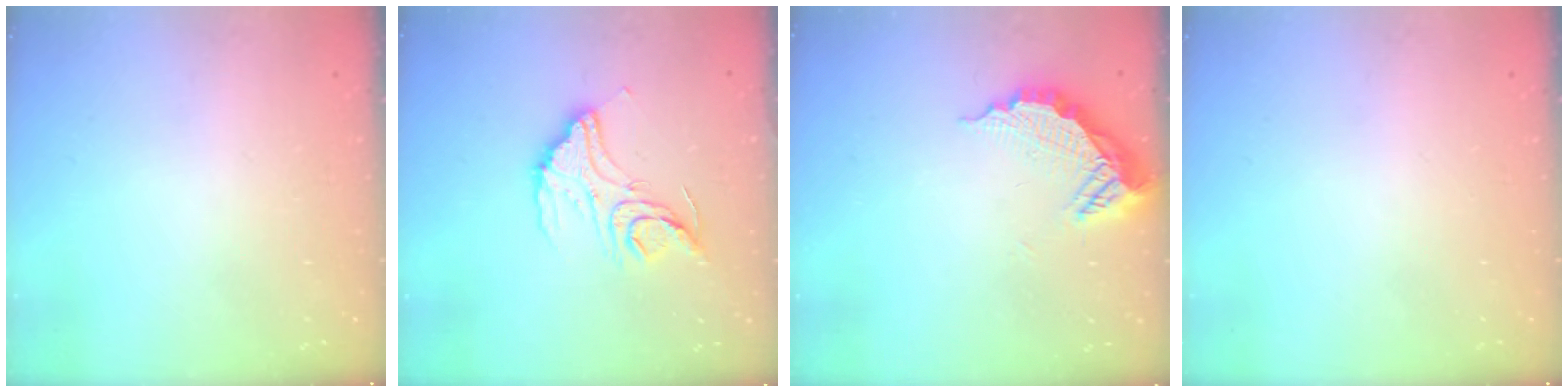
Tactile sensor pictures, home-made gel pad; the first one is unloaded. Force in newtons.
{"total": 14.7, "press": 14.6, "slide": 1.4}
{"total": 9.5, "press": 9.5, "slide": 0.7}
{"total": 0.0}